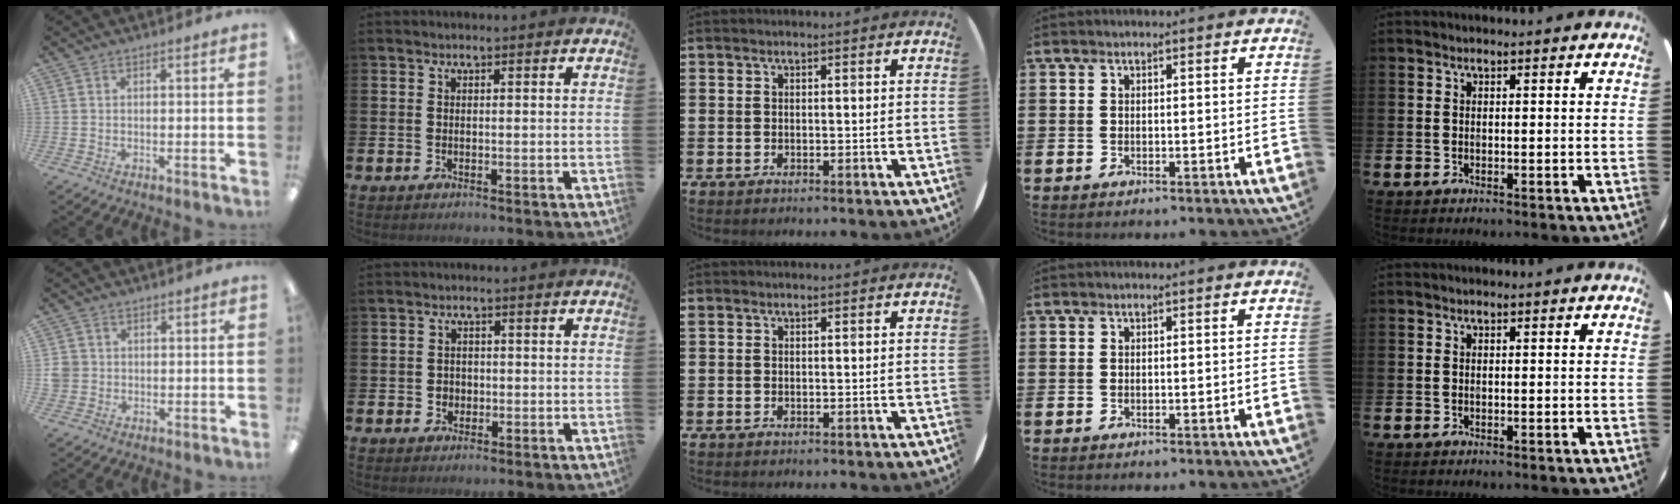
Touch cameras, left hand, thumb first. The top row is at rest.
{"thumb": {"total": 3.0, "force": [0.3, 2.9, 0.4], "torque": [-0.011, 0.006, 0.005]}, "index": {"total": 1.7, "force": [-0.2, 1.7, 0.4], "torque": [-0.003, 0.005, -0.010]}}